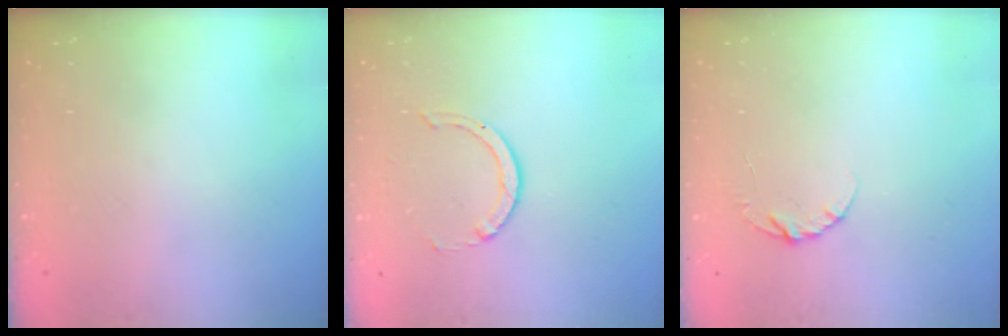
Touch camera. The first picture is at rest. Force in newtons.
{"total": 1.5, "press": 1.5, "slide": 0.2}
{"total": 4.0, "press": 4.0, "slide": 0.4}